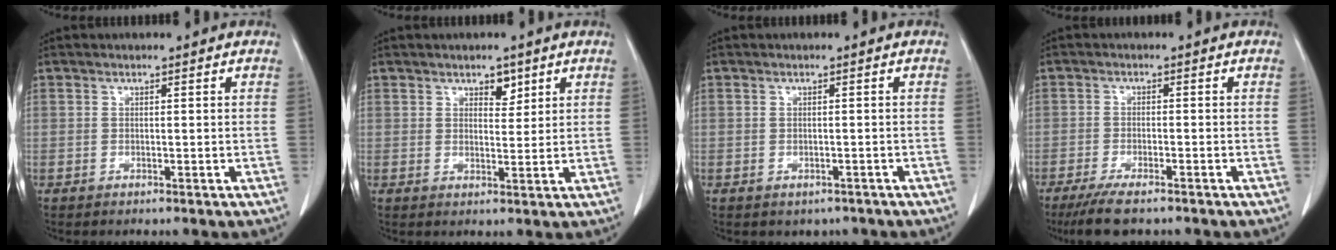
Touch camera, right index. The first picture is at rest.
{"total": 2.5, "force": [1.6, 1.3, 1.4], "torque": [-0.019, -0.002, 0.028]}
{"total": 2.4, "force": [-2.0, 1.3, 0.4], "torque": [-0.007, 0.002, -0.022]}
{"total": 7.1, "force": [-5.6, 1.1, 4.2], "torque": [-0.072, -0.015, -0.088]}